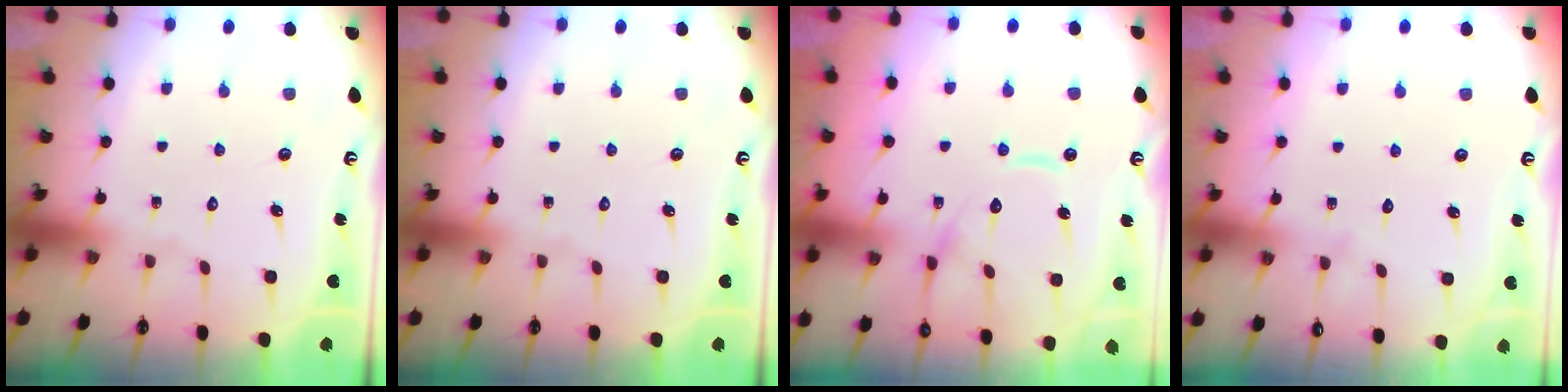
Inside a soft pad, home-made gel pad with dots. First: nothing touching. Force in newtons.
{"total": 0.0}
{"total": 13.5, "press": 13.4, "slide": 1.3}
{"total": 2.6, "press": 2.6, "slide": 0.3}